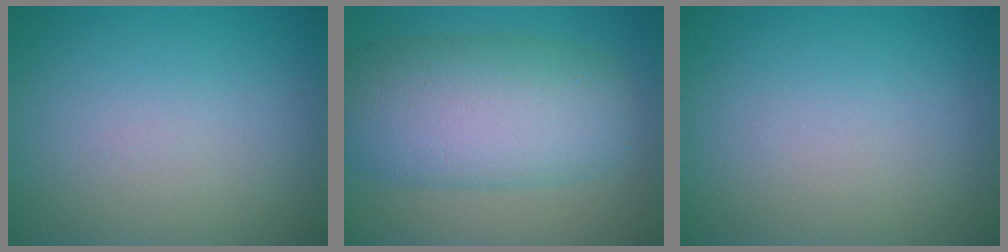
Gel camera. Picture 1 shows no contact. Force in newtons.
{"total": 9.4, "press": 9.4, "slide": 0.1}
{"total": 0.0}